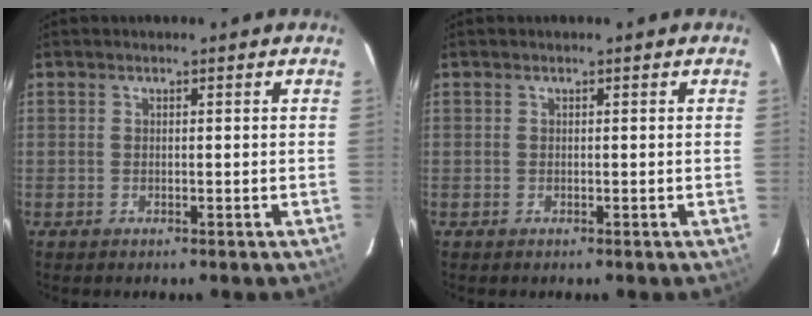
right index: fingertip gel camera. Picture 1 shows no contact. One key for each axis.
{"total": 0.0}